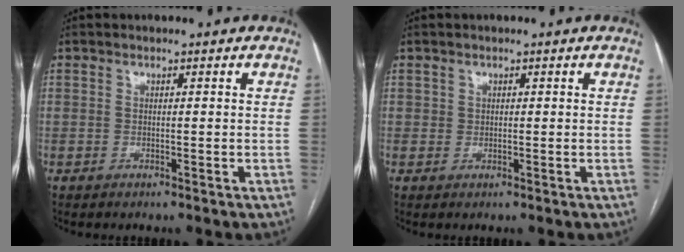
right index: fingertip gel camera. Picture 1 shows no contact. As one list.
[{"total": 0.8, "force": [0.3, 0.8, 0.2], "torque": [0.005, 0.001, 0.002]}]